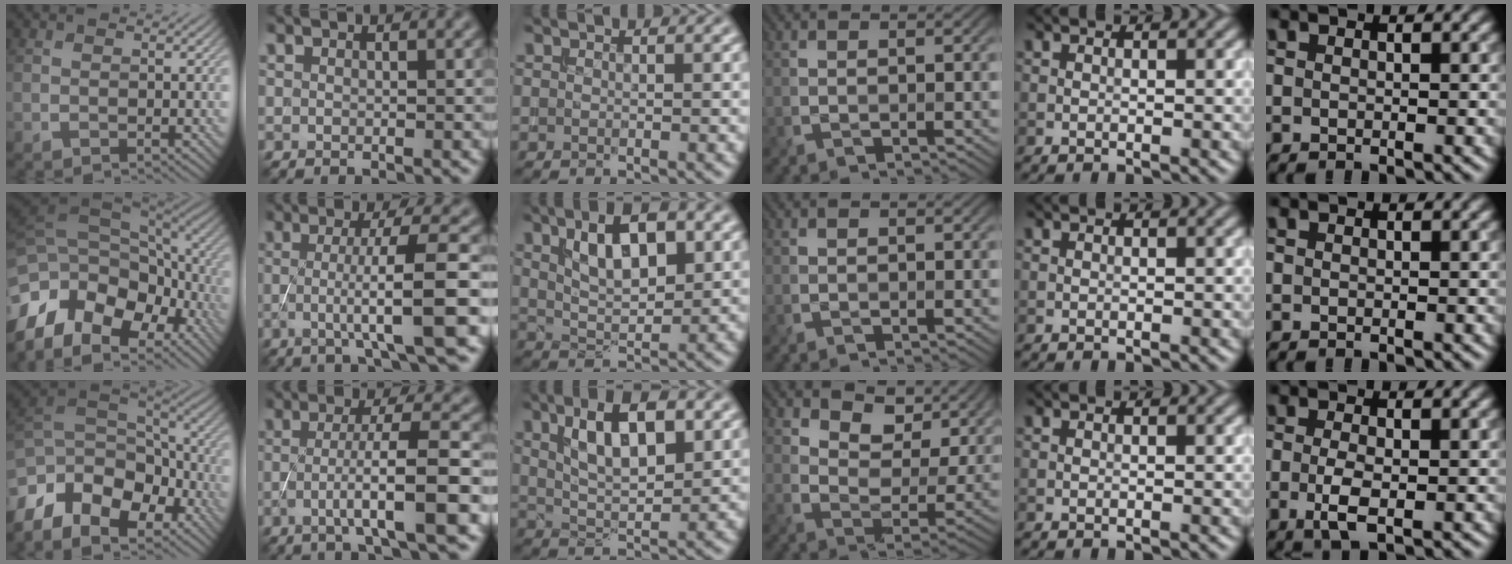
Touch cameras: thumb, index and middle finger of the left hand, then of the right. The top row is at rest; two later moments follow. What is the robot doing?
{"motion": "extract", "object": "backpack"}